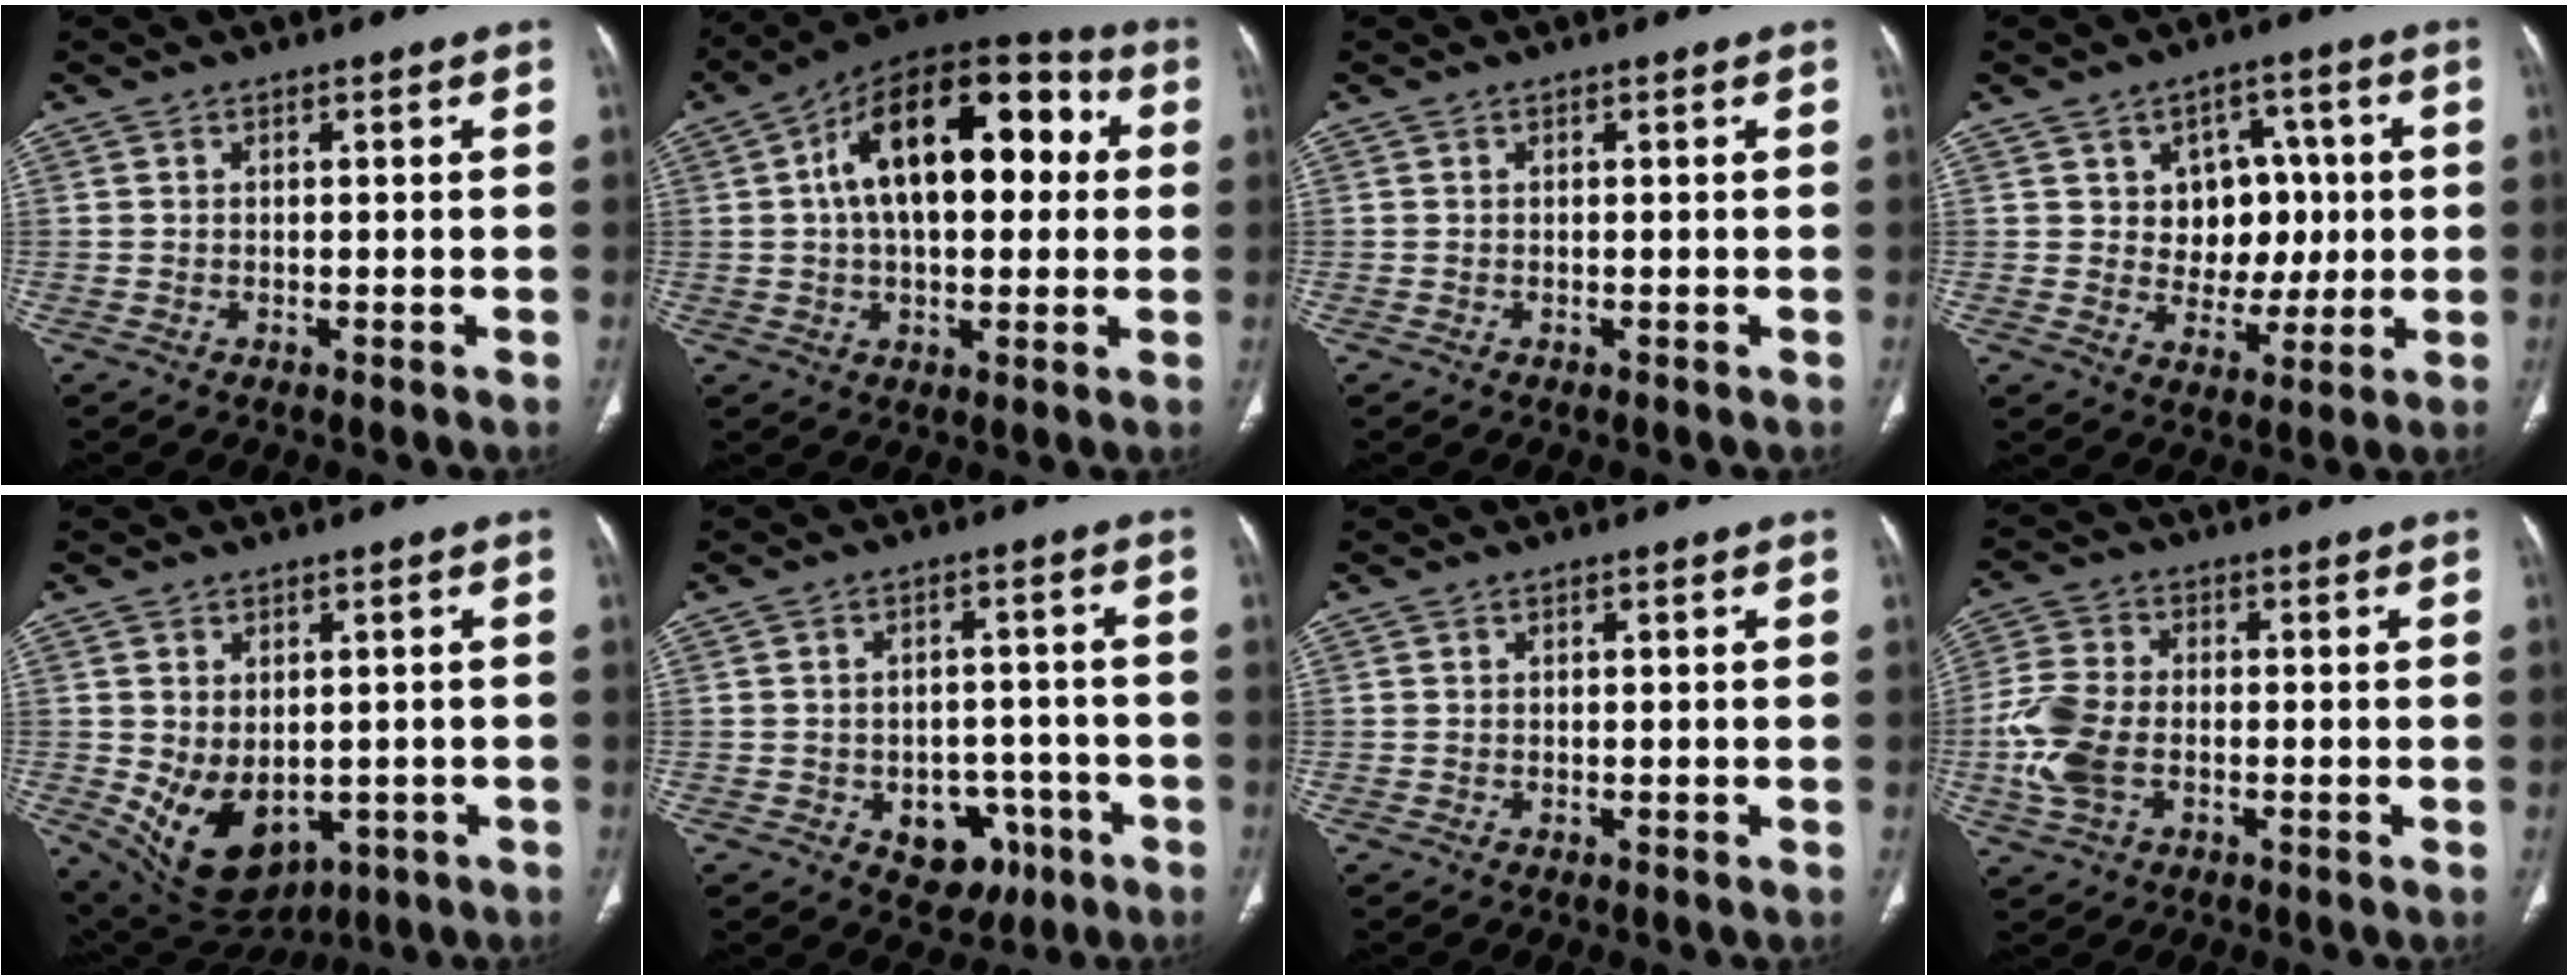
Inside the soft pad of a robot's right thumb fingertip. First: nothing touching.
{"total": 22.0, "force": [4.0, 11.8, 18.1], "torque": [-0.253, 0.034, 0.051]}
{"total": 0.0}
{"total": 9.9, "force": [1.8, 7.8, 5.9], "torque": [-0.029, -0.001, 0.033]}
{"total": 11.7, "force": [-2.1, 8.1, 8.2], "torque": [-0.121, -0.006, 0.000]}
{"total": 8.4, "force": [-3.6, 6.2, 4.4], "torque": [-0.024, 0.030, -0.037]}
{"total": 0.0}
{"total": 9.2, "force": [-1.8, 5.8, 6.9], "torque": [-0.164, 0.008, -0.039]}